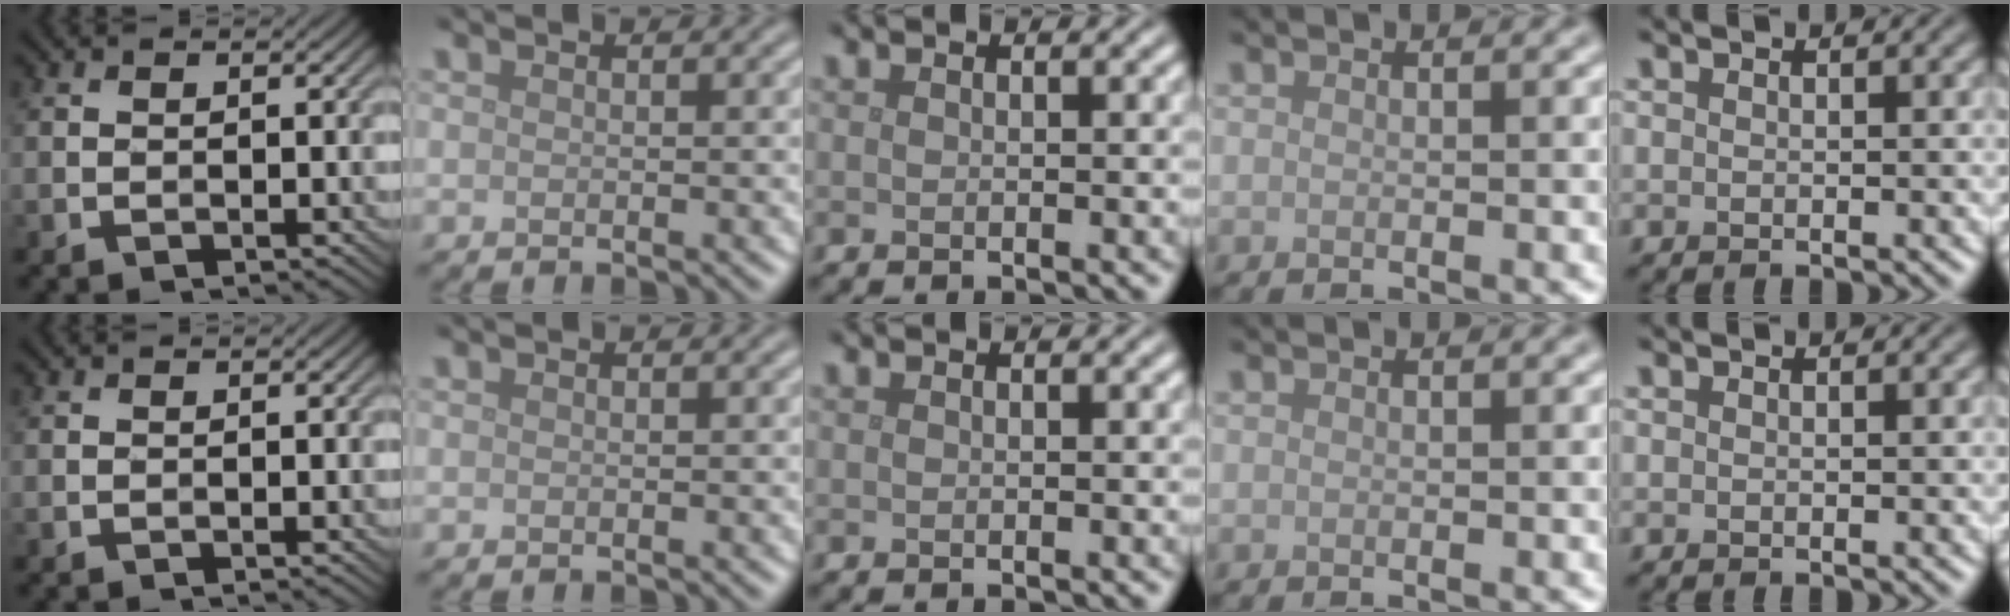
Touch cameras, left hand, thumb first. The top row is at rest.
{}